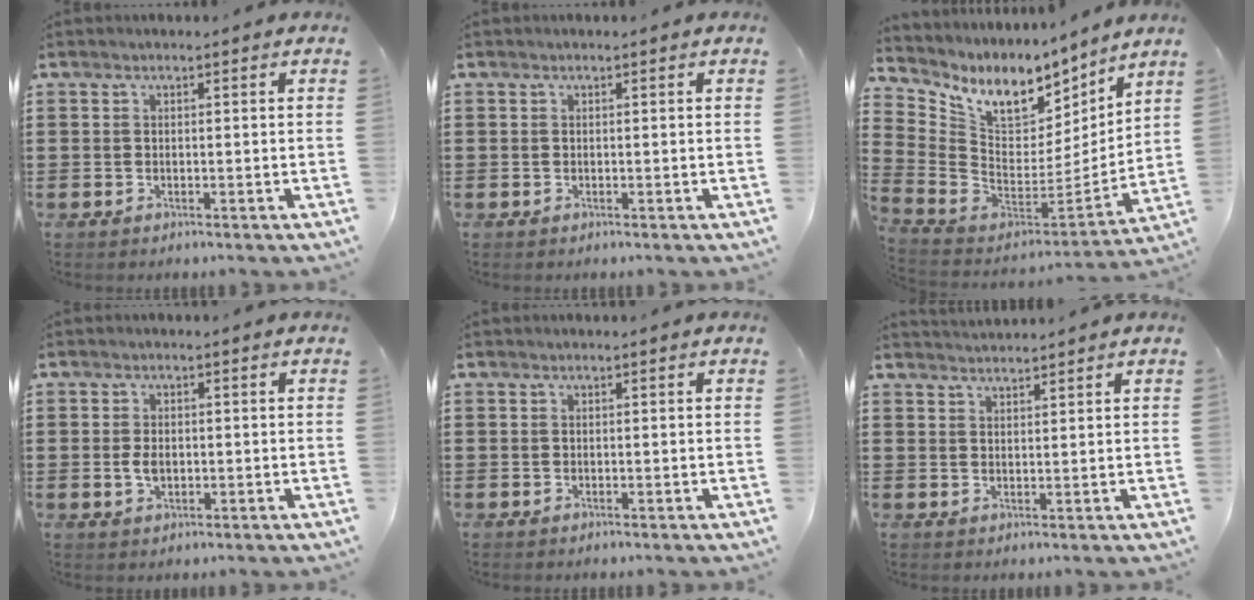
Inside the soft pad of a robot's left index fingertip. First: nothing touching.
{"total": 0.0}
{"total": 9.5, "force": [6.2, 5.2, 4.9], "torque": [-0.124, -0.037, 0.115]}
{"total": 2.7, "force": [-0.1, 1.6, 2.2], "torque": [-0.051, 0.001, -0.005]}
{"total": 0.0}
{"total": 2.0, "force": [2.0, -0.1, -0.1], "torque": [-0.003, -0.002, 0.038]}